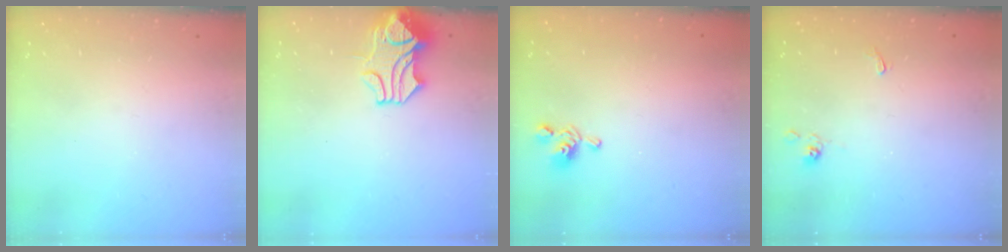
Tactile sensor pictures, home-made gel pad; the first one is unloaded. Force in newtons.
{"total": 2.4, "press": 2.1, "slide": 1.1}
{"total": 2.8, "press": 2.7, "slide": 0.7}
{"total": 2.6, "press": 2.6, "slide": 0.4}